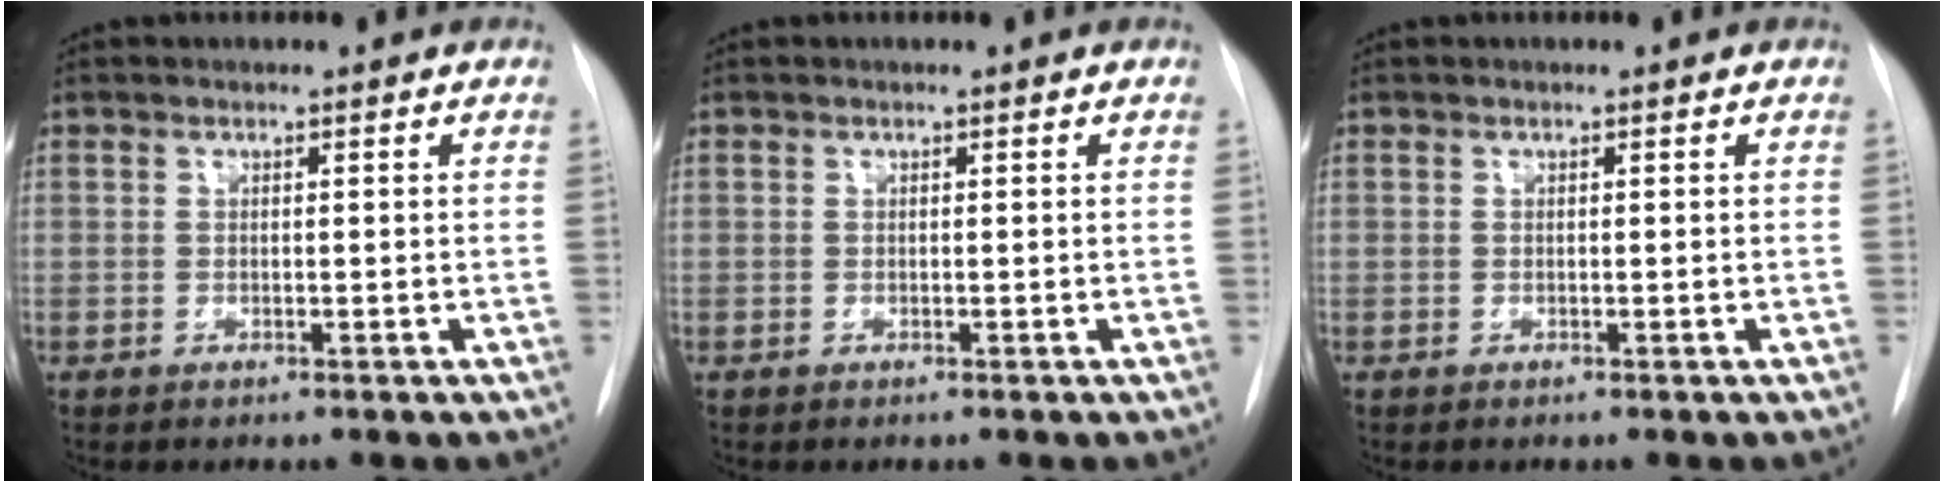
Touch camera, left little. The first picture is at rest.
{"total": 0.0}
{"total": 0.0}